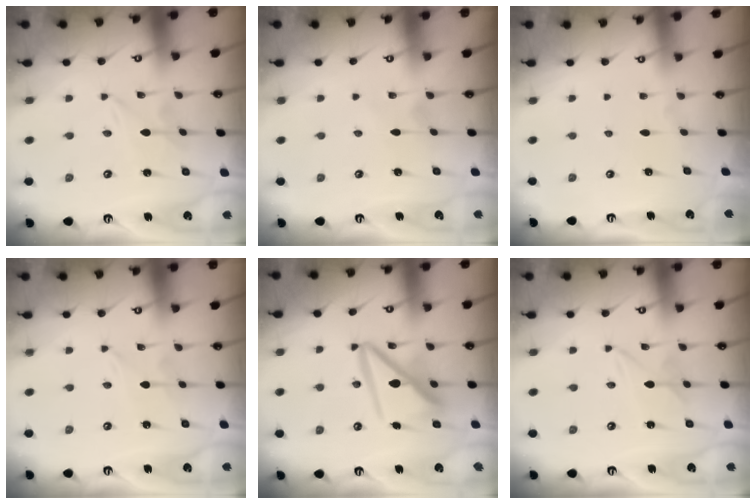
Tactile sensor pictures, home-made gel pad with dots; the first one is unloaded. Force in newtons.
{"total": 1.4, "press": 1.4, "slide": 0.2}
{"total": 0.0}
{"total": 0.0}
{"total": 11.5, "press": 11.4, "slide": 1.4}
{"total": 3.3, "press": 3.3, "slide": 0.4}